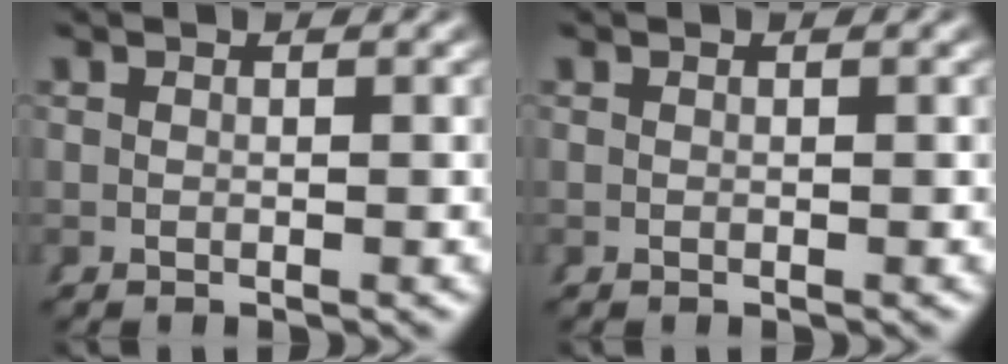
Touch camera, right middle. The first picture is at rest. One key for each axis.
{"total": 0.0}